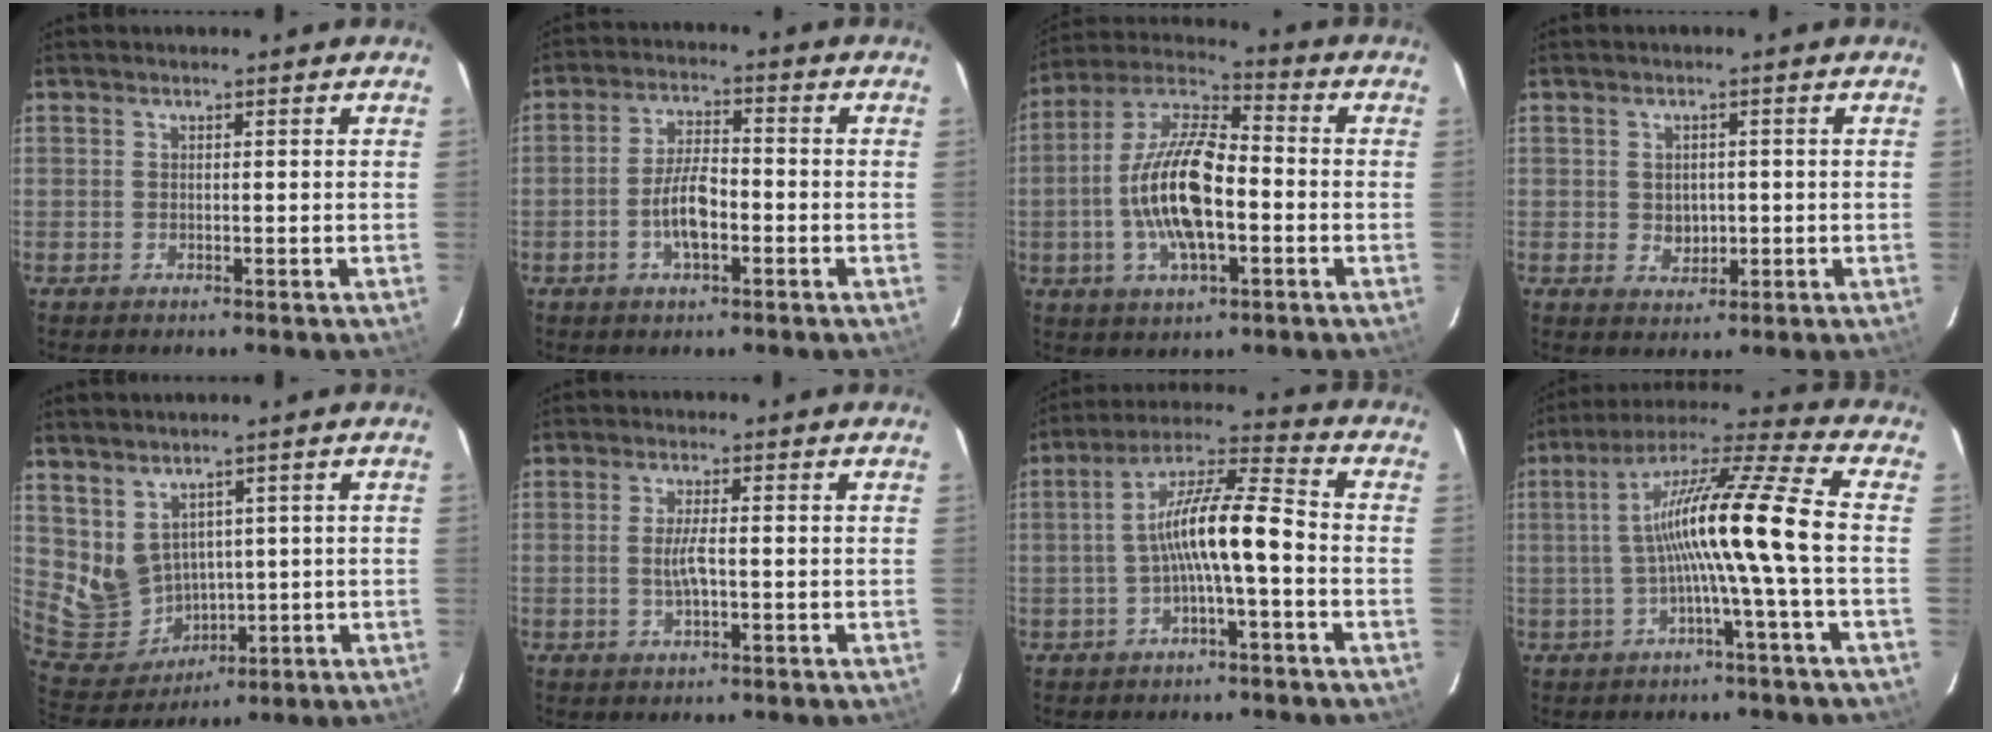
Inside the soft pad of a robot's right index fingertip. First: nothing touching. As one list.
[{"total": 6.6, "force": [-2.3, 2.3, 5.8], "torque": [-0.117, 0.005, -0.041]}, {"total": 15.8, "force": [-2.9, 6.0, 14.3], "torque": [-0.289, 0.003, -0.058]}, {"total": 3.5, "force": [-0.2, 2.9, 1.9], "torque": [-0.033, 0.000, 0.003]}, {"total": 8.7, "force": [2.9, 7.2, 3.9], "torque": [-0.091, -0.007, 0.089]}, {"total": 3.8, "force": [-0.6, 0.7, 3.7], "torque": [-0.072, -0.004, -0.008]}, {"total": 10.5, "force": [-2.4, 1.5, 10.1], "torque": [-0.195, 0.023, -0.043]}, {"total": 14.5, "force": [-1.9, -1.6, 14.2], "torque": [-0.253, 0.015, -0.038]}]